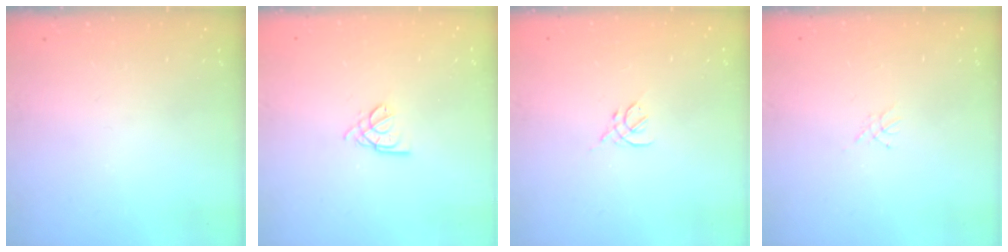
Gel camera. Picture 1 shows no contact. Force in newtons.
{"total": 3.0, "press": 2.9, "slide": 0.5}
{"total": 2.7, "press": 2.6, "slide": 0.8}
{"total": 2.3, "press": 2.2, "slide": 0.3}